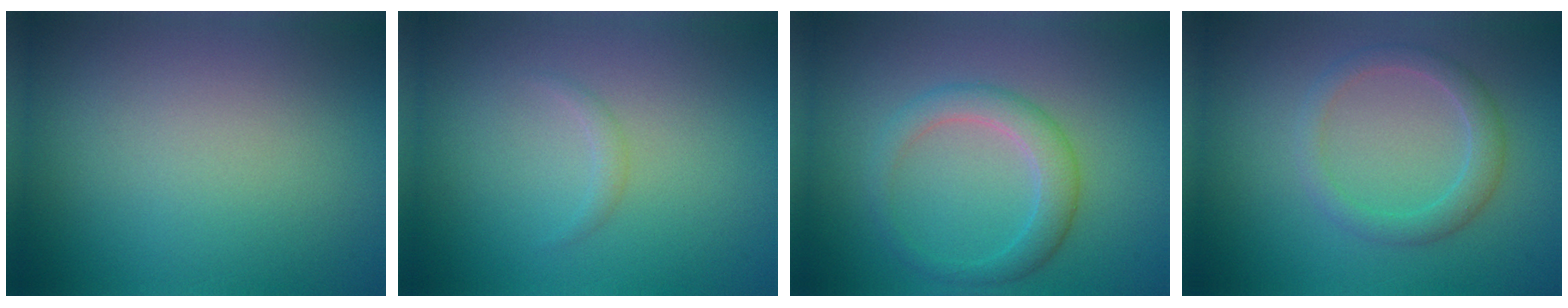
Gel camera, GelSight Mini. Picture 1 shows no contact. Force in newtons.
{"total": 0.8, "press": 0.8, "slide": 0.0}
{"total": 3.0, "press": 3.0, "slide": 0.2}
{"total": 2.4, "press": 2.4, "slide": 0.1}